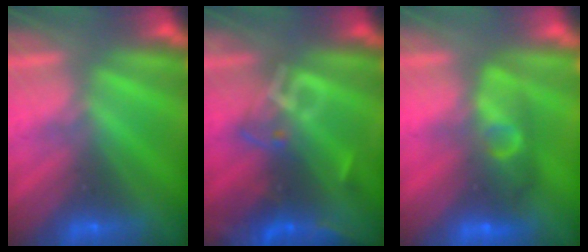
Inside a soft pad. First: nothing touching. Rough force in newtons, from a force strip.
{"total": 2.4}
{"total": 7.3}